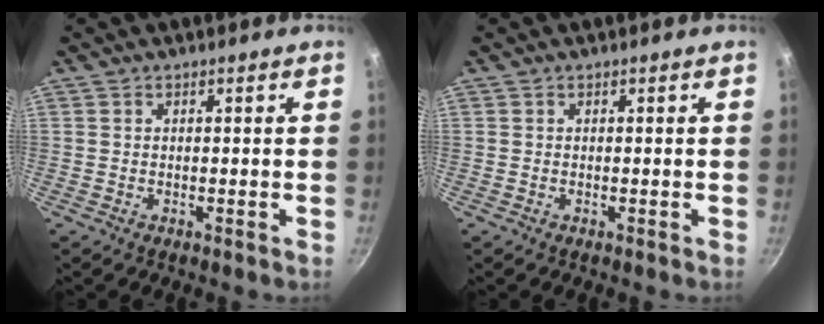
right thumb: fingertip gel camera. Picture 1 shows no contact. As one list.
[{"total": 0.0}]